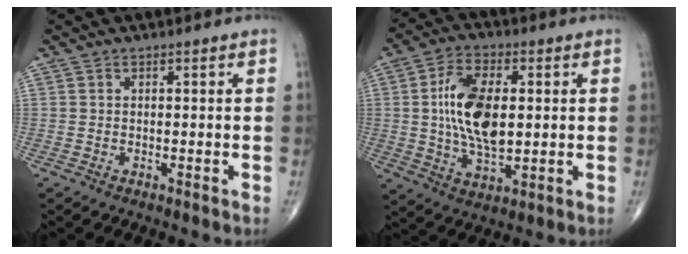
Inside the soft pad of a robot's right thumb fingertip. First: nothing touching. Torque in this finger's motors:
{"motor_torque": [1.45, 2.03, 1.42, 0.09, 0.18]}